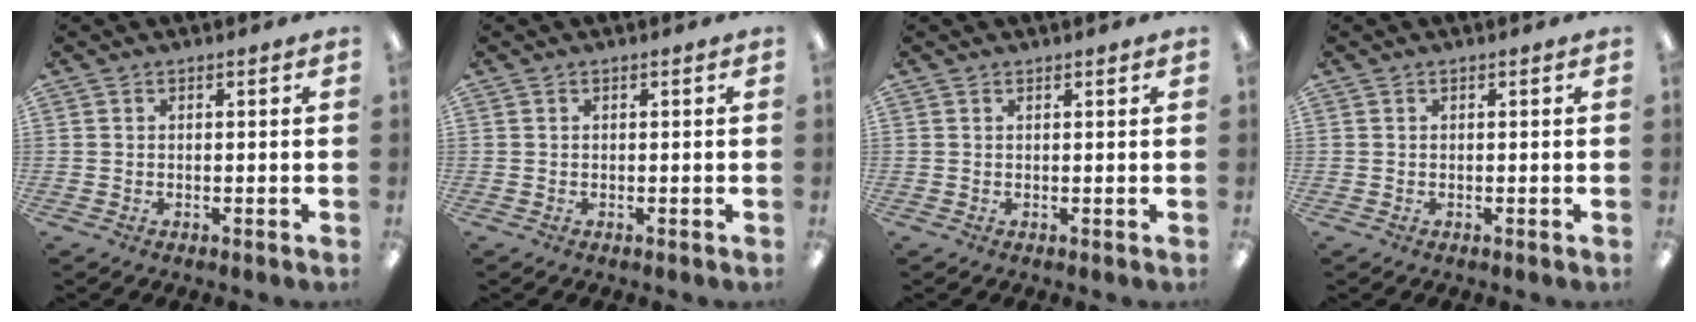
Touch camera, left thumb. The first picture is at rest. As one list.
[{"total": 0.0}, {"total": 0.6, "force": [0.6, 0.1, 0.2], "torque": [-0.004, 0.000, 0.010]}, {"total": 0.0}]